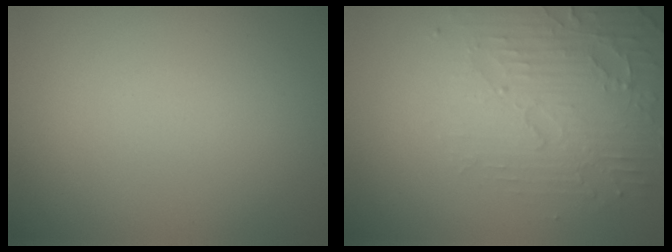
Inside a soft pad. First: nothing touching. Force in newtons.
{"total": 4.7, "press": 3.4, "slide": 3.3}